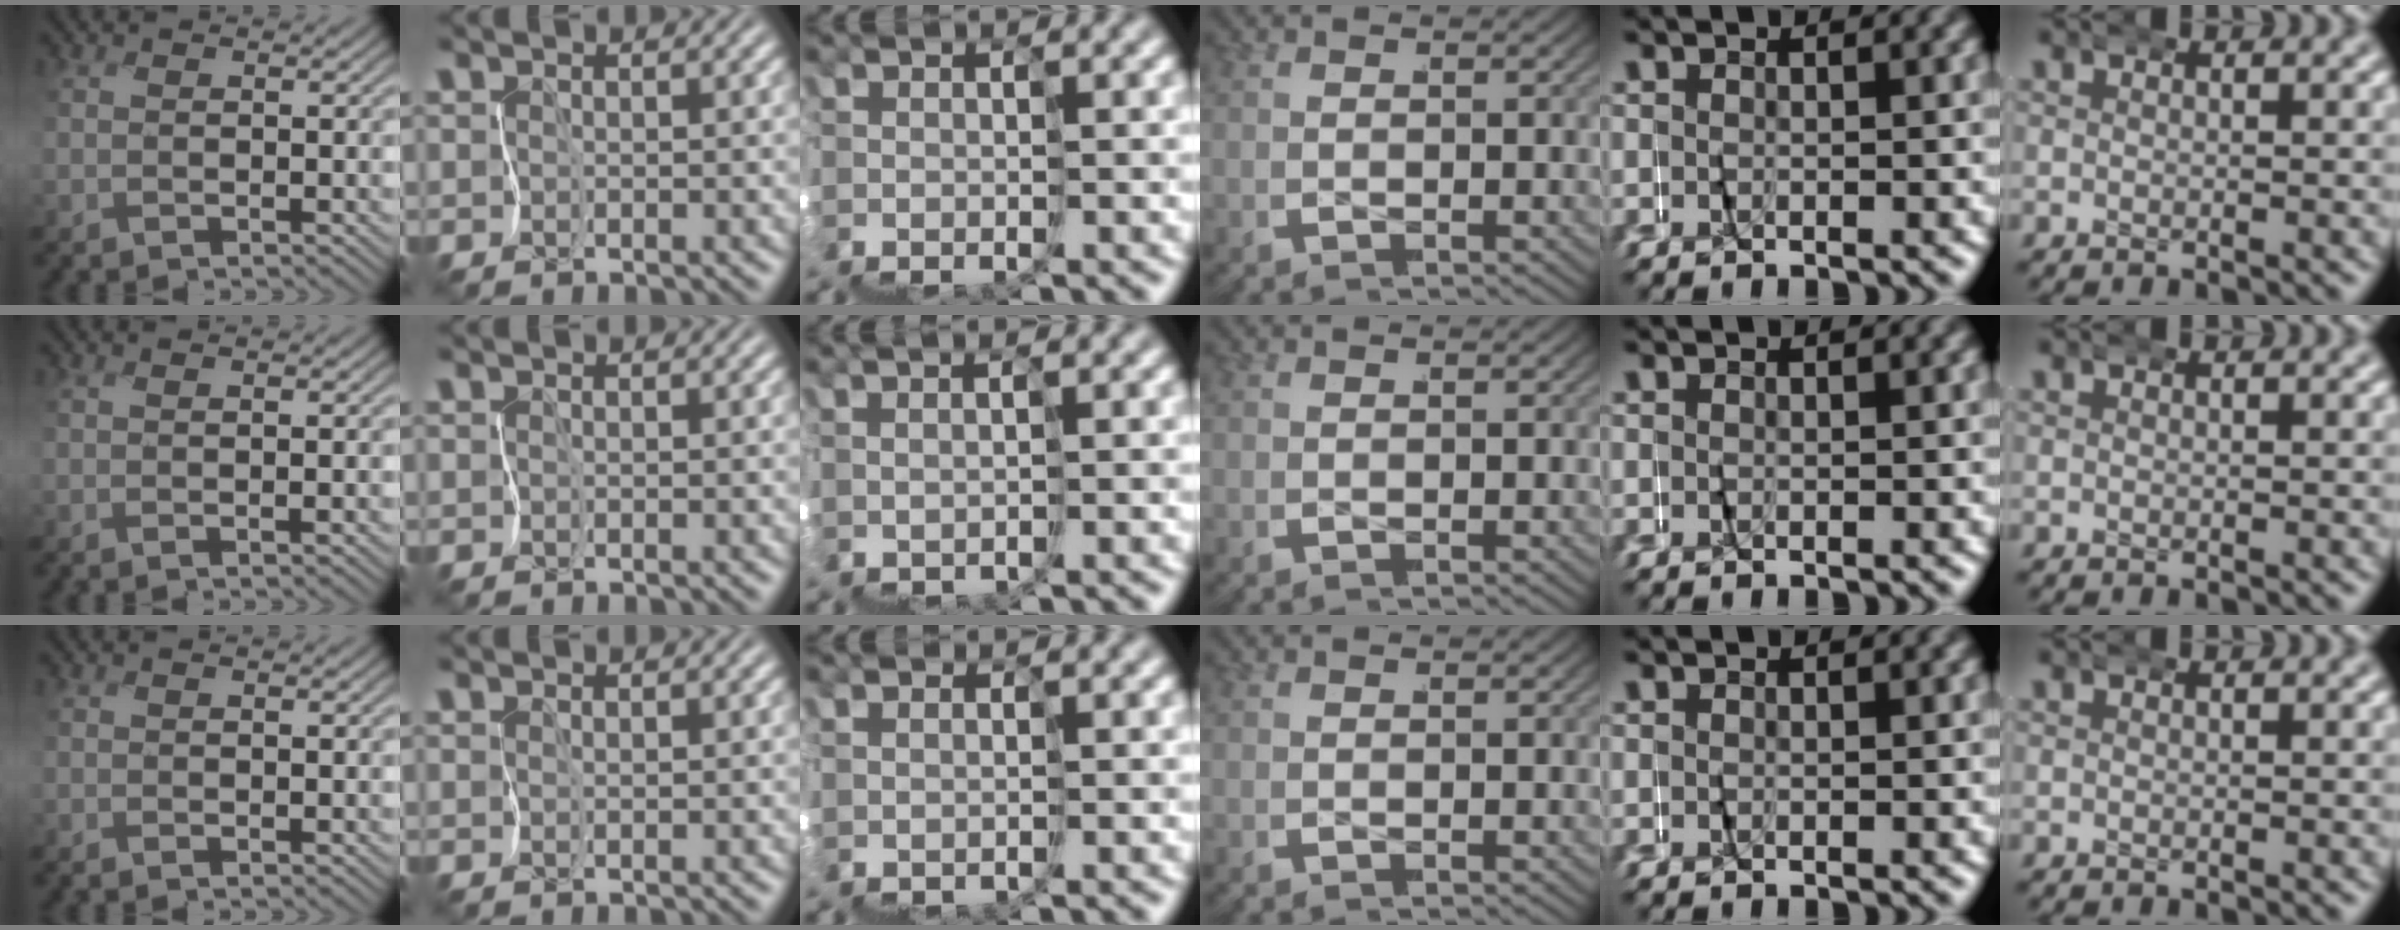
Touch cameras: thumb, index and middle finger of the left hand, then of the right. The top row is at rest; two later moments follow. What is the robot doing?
{"motion": "wrap", "object": "netting"}